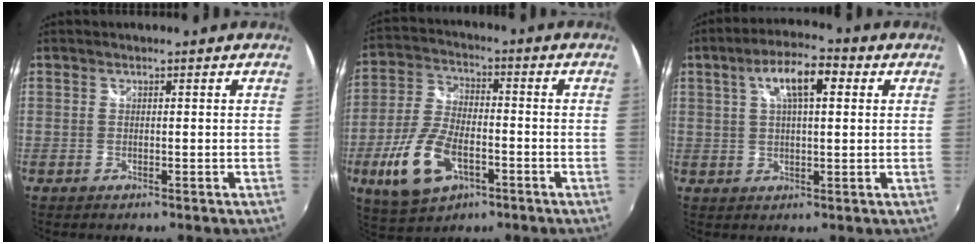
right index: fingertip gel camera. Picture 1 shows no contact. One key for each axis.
{"total": 13.5, "fx": -5.4, "fy": 7.1, "fz": 10.1, "tx": -0.228, "ty": -0.009, "tz": -0.096}
{"total": 8.9, "fx": 3.1, "fy": 3.1, "fz": 7.7, "tx": -0.135, "ty": 0.022, "tz": 0.050}